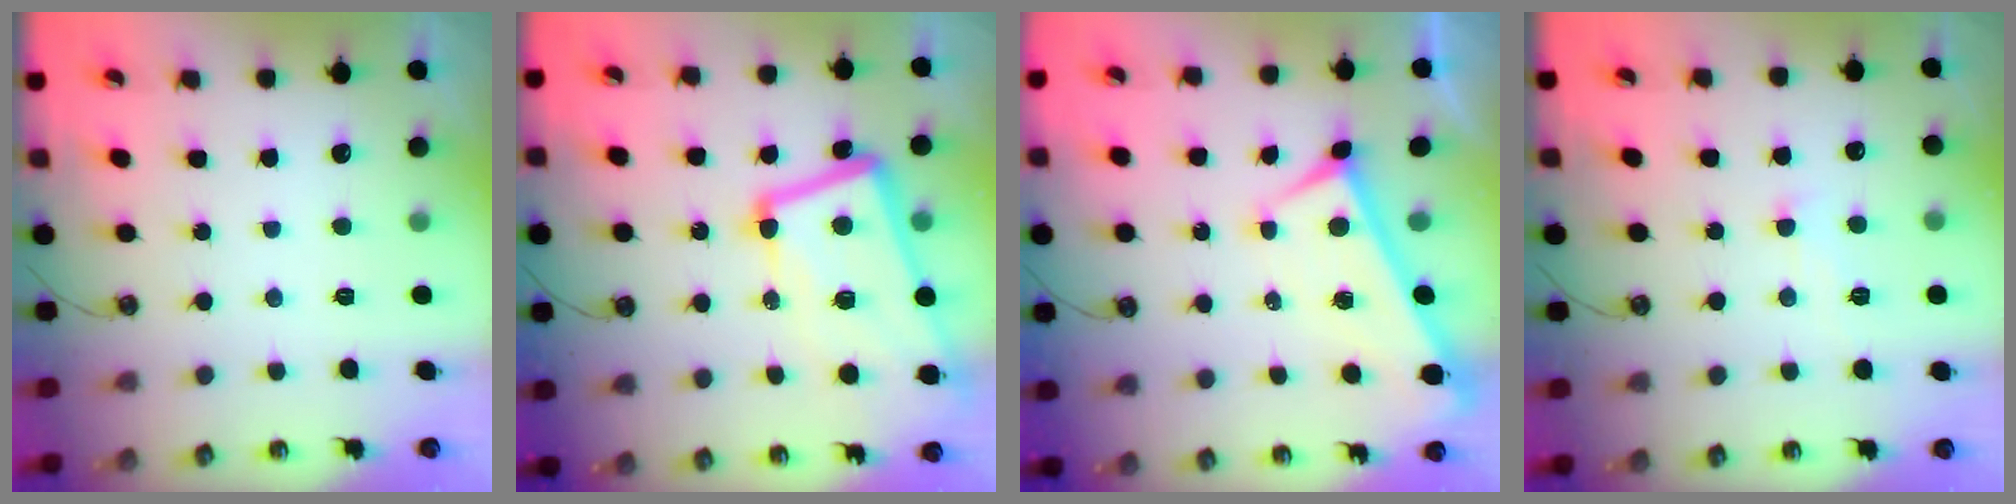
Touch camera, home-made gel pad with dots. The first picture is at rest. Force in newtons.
{"total": 15.1, "press": 14.8, "slide": 2.7}
{"total": 1.9, "press": 1.8, "slide": 0.6}
{"total": 2.0, "press": 1.9, "slide": 0.6}